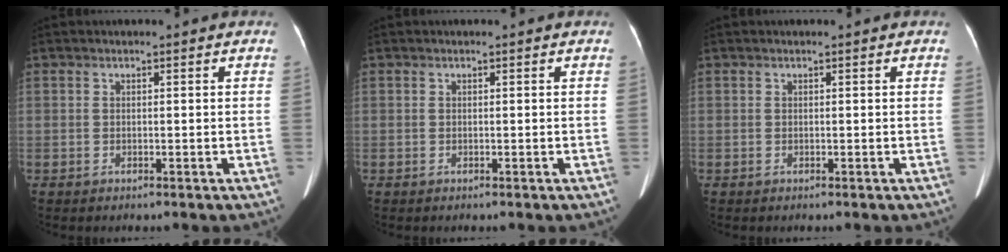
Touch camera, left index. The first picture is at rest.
{"total": 0.0}
{"total": 0.0}